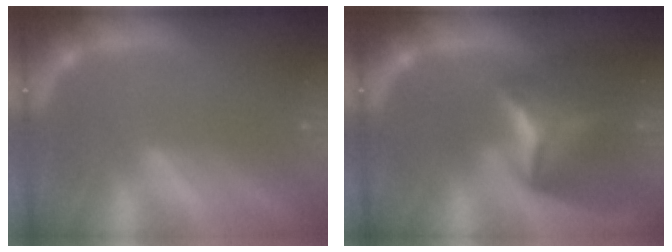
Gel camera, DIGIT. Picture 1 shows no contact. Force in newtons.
{"total": 8.4}